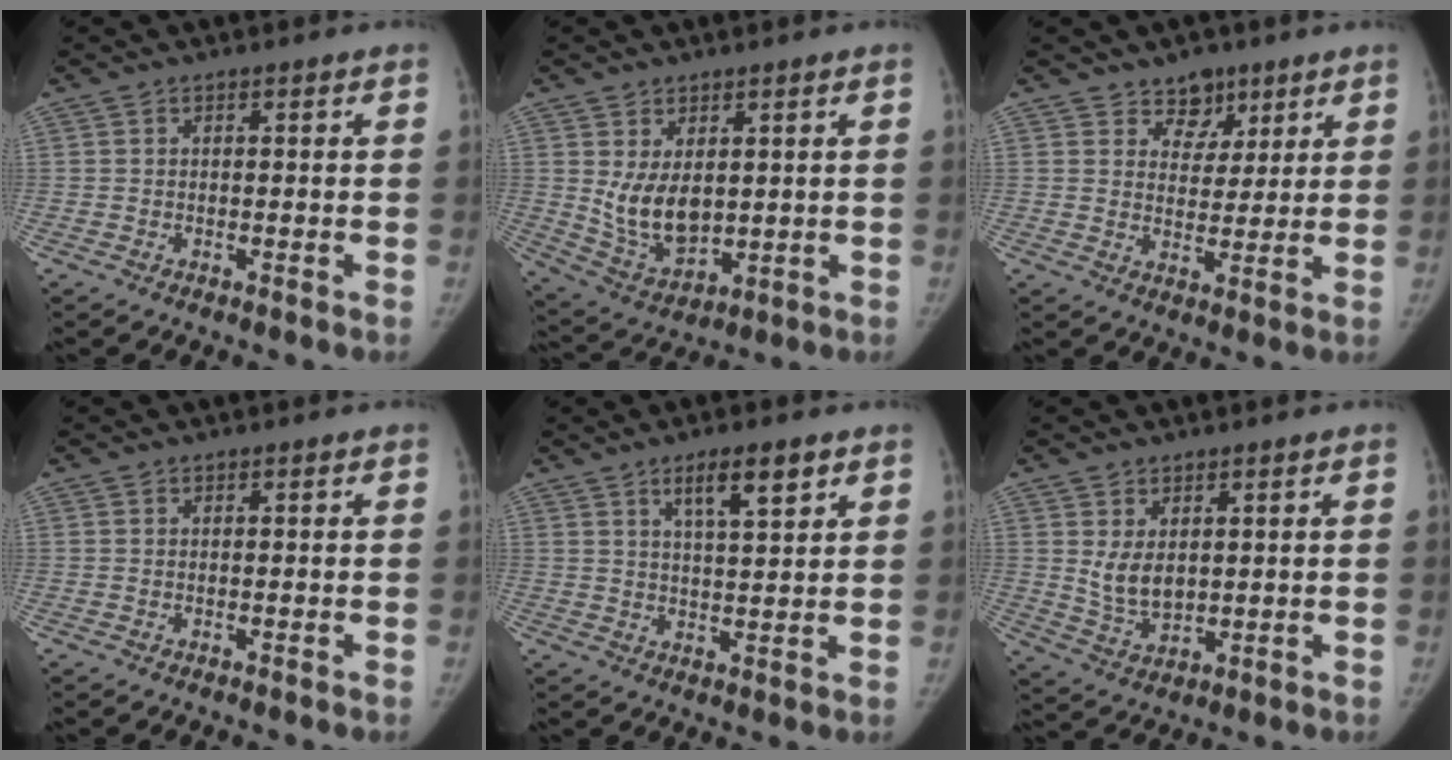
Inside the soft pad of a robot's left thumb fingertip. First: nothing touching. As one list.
[{"total": 9.3, "force": [1.5, 6.1, 7.0], "torque": [-0.103, -0.022, 0.053]}, {"total": 5.7, "force": [3.9, 4.1, 1.1], "torque": [0.021, -0.023, 0.063]}, {"total": 0.0}, {"total": 7.2, "force": [4.2, 1.9, 5.5], "torque": [-0.081, -0.023, 0.070]}, {"total": 6.0, "force": [1.5, 4.0, 4.2], "torque": [-0.058, -0.019, 0.044]}]